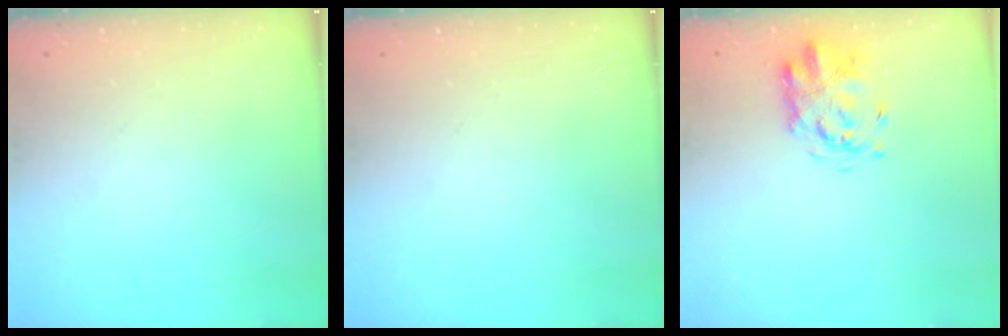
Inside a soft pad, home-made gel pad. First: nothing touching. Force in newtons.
{"total": 0.0}
{"total": 3.6, "press": 3.5, "slide": 1.0}